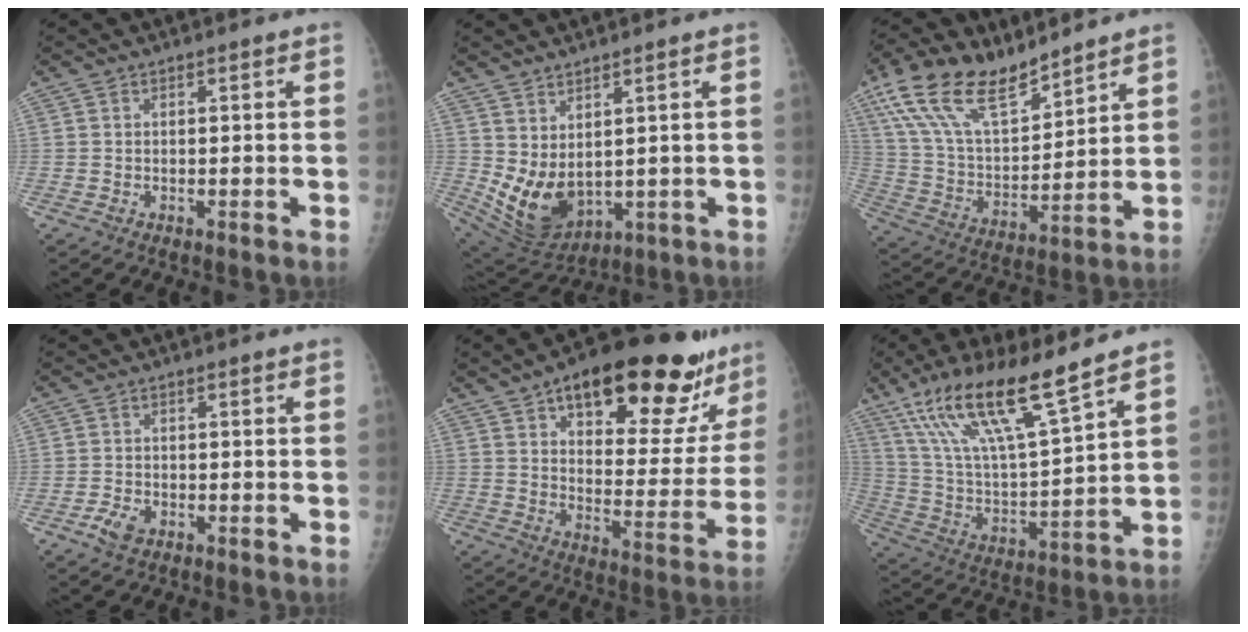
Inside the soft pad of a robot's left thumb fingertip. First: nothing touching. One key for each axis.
{"total": 10.1, "fx": 1.6, "fy": 6.0, "fz": 8.0, "tx": -0.135, "ty": -0.029, "tz": 0.060}
{"total": 18.2, "fx": 13.2, "fy": 7.1, "fz": 10.4, "tx": -0.174, "ty": -0.049, "tz": 0.258}
{"total": 3.1, "fx": -1.6, "fy": 1.9, "fz": 1.8, "tx": -0.035, "ty": 0.004, "tz": -0.027}
{"total": 26.9, "fx": 17.2, "fy": 10.9, "fz": 17.7, "tx": -0.200, "ty": -0.052, "tz": 0.245}
{"total": 19.3, "fx": 13.0, "fy": 3.1, "fz": 14.0, "tx": -0.250, "ty": -0.055, "tz": 0.250}